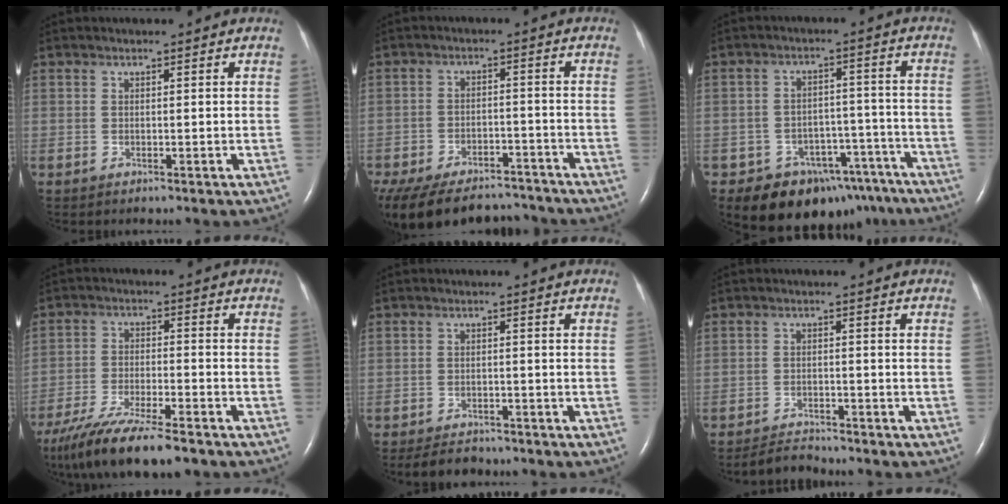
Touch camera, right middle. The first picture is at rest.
{"total": 20.3, "force": [-16.9, 8.1, 7.8], "torque": [-0.209, -0.021, -0.237]}
{"total": 12.9, "force": [-9.7, 7.8, 3.3], "torque": [-0.025, 0.050, -0.122]}
{"total": 15.6, "force": [-12.5, 2.2, 9.1], "torque": [-0.172, -0.040, -0.208]}
{"total": 4.0, "force": [-3.5, 1.5, 1.0], "torque": [-0.023, -0.006, -0.053]}
{"total": 2.8, "force": [-2.8, 0.1, -0.2], "torque": [-0.004, -0.015, -0.047]}